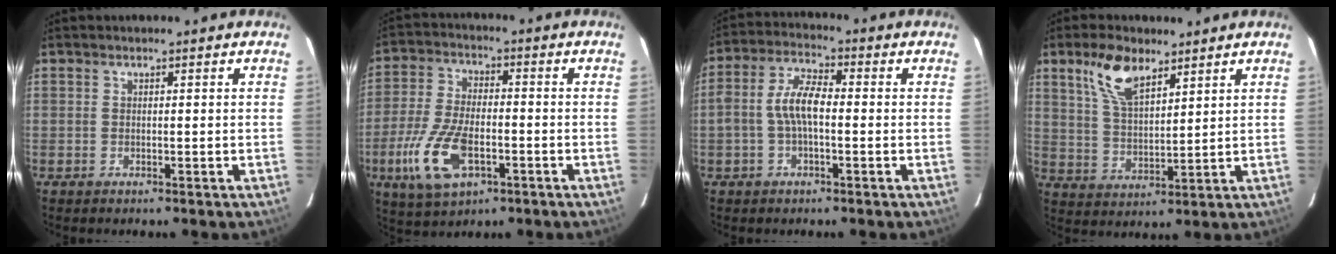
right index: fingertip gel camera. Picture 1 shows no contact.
{"total": 13.8, "force": [-5.2, 6.7, 10.9], "torque": [-0.244, -0.012, -0.093]}
{"total": 6.8, "force": [-0.9, 2.8, 6.1], "torque": [-0.130, 0.018, -0.020]}
{"total": 9.5, "force": [5.9, 4.1, 6.2], "torque": [-0.118, 0.011, 0.119]}